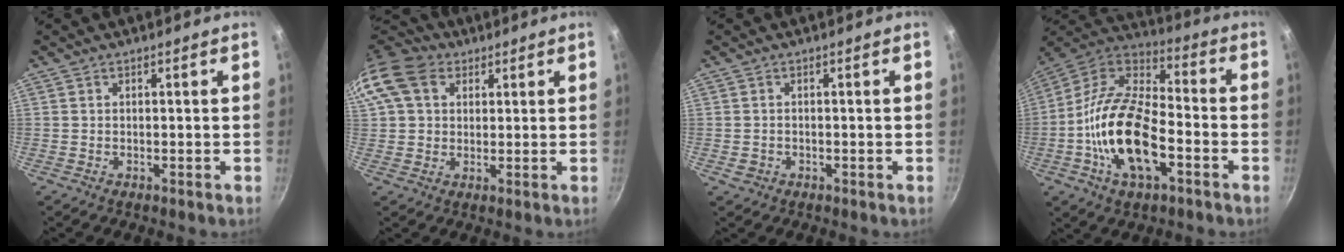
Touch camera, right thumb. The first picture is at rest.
{"total": 13.4, "force": [4.6, 10.3, 7.2], "torque": [-0.137, 0.020, 0.073]}
{"total": 1.6, "force": [-0.5, 1.4, 0.7], "torque": [-0.013, 0.002, -0.005]}
{"total": 20.5, "force": [-5.8, 10.3, 16.8], "torque": [-0.305, 0.038, -0.125]}